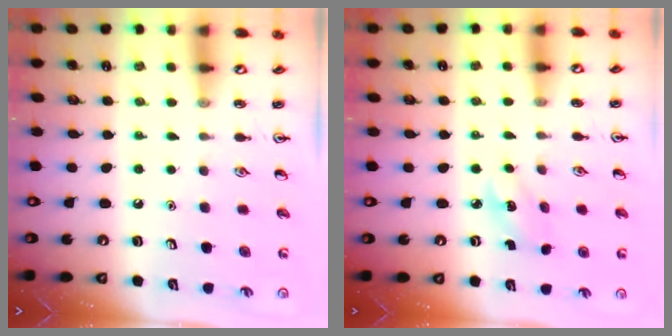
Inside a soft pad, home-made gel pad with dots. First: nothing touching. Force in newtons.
{"total": 2.7, "press": 2.6, "slide": 0.9}